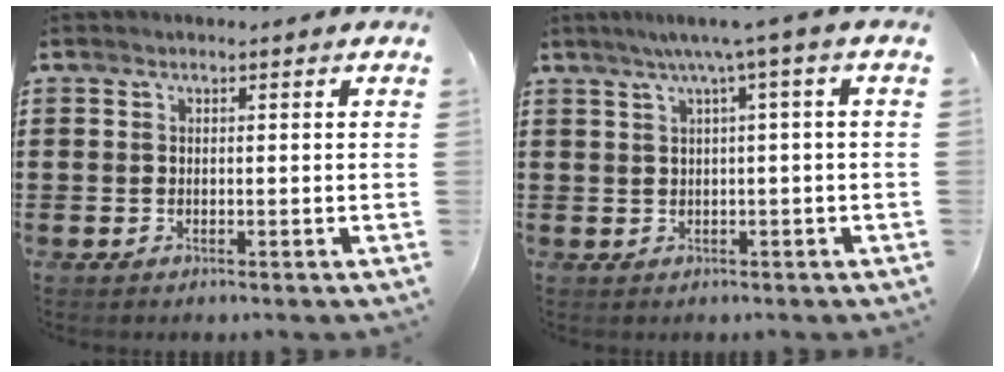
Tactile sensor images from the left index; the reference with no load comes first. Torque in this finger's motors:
{"motor_torque": [0.60, -0.57, 0.33, 0.04]}